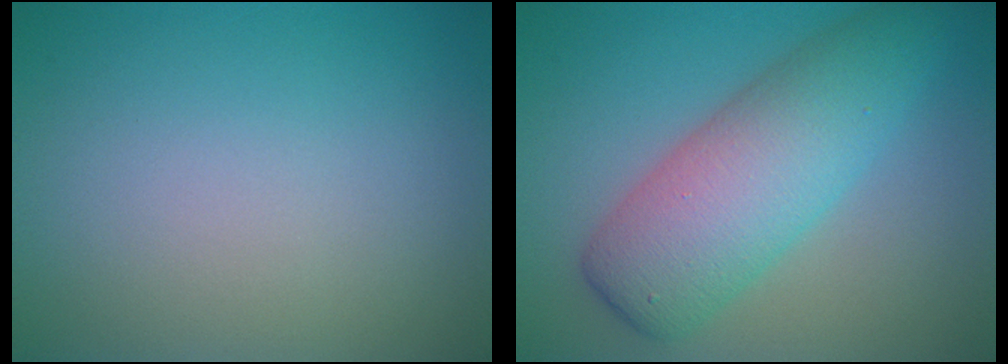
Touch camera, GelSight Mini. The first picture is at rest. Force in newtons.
{"total": 7.6, "press": 7.6, "slide": 0.1}